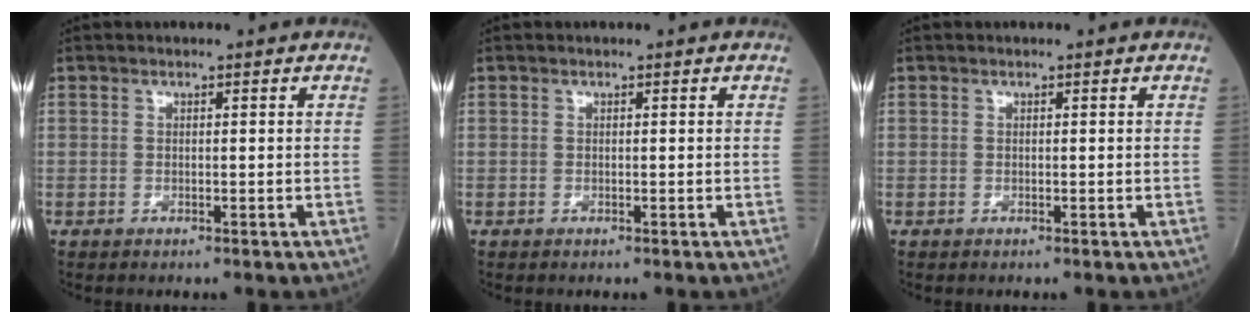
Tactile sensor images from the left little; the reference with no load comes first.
{"total": 0.0}
{"total": 0.0}